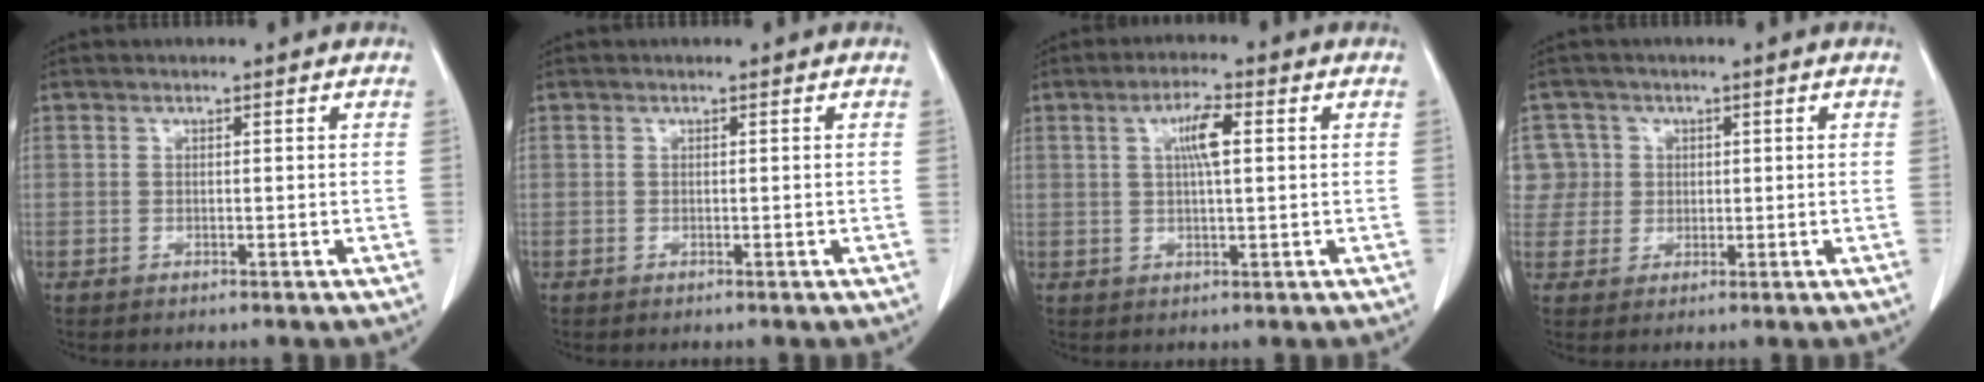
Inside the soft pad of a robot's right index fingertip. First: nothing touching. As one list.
[{"total": 0.0}, {"total": 4.7, "force": [1.3, 0.8, 4.5], "torque": [-0.082, 0.005, 0.024]}, {"total": 5.6, "force": [1.5, 5.4, -0.2], "torque": [0.017, 0.018, 0.034]}]